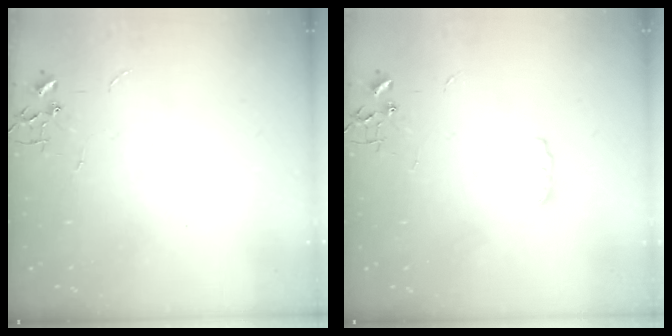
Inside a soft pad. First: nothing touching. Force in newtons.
{"total": 4.0, "press": 4.0, "slide": 0.6}